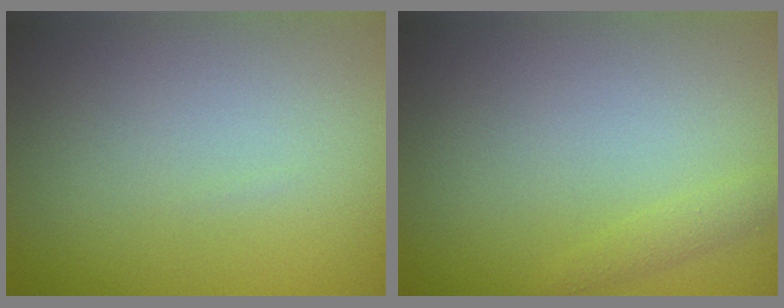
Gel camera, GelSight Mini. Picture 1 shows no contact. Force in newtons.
{"total": 0.9, "press": 0.9, "slide": 0.1}